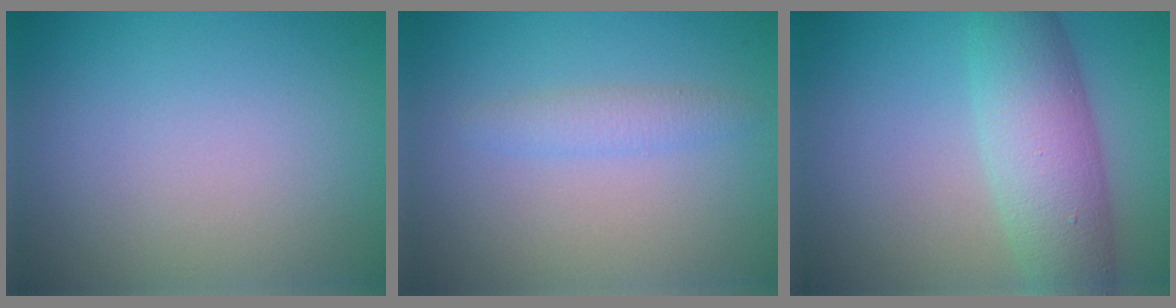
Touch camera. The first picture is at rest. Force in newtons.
{"total": 1.6, "press": 1.6, "slide": 0.1}
{"total": 6.8, "press": 6.8, "slide": 0.2}